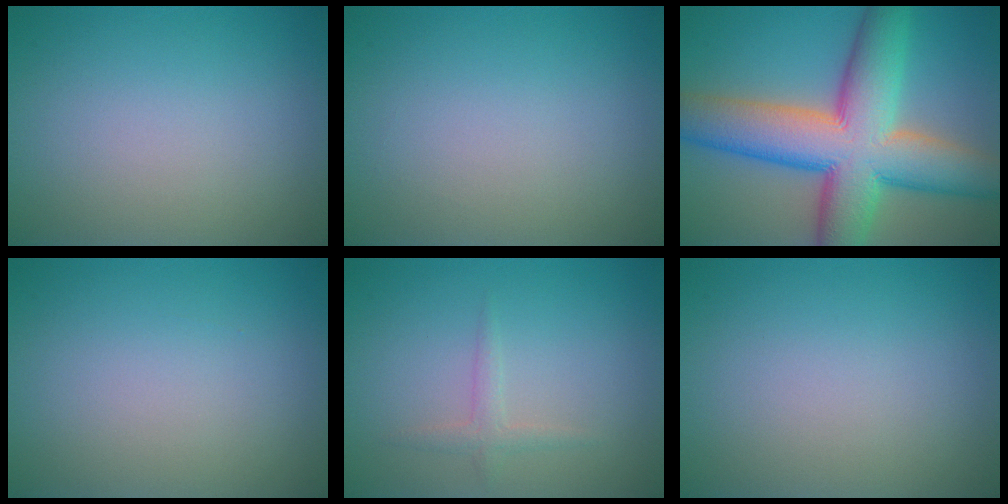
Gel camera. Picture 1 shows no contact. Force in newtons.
{"total": 0.0}
{"total": 13.4, "press": 13.4, "slide": 0.3}
{"total": 0.0}
{"total": 1.3, "press": 1.3, "slide": 0.0}
{"total": 0.0}